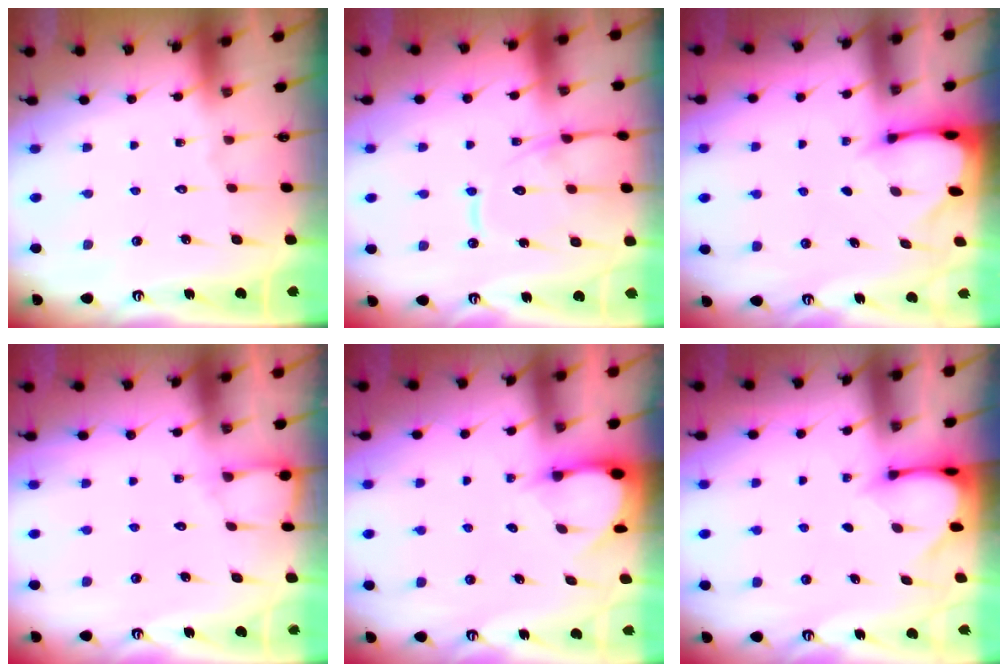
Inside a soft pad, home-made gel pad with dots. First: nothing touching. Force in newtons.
{"total": 12.8, "press": 12.7, "slide": 1.3}
{"total": 2.5, "press": 2.5, "slide": 0.0}
{"total": 5.8, "press": 5.8, "slide": 0.5}
{"total": 2.6, "press": 2.5, "slide": 0.4}
{"total": 3.2, "press": 3.2, "slide": 0.2}